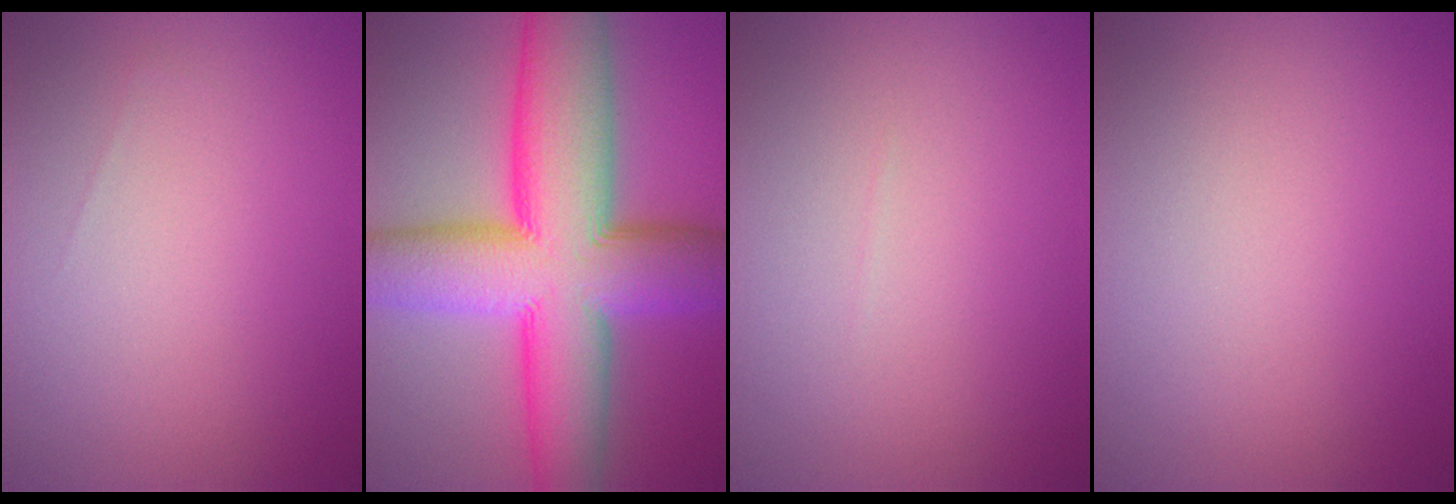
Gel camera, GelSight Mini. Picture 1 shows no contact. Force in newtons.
{"total": 14.2, "press": 14.2, "slide": 0.3}
{"total": 0.0}
{"total": 0.0}